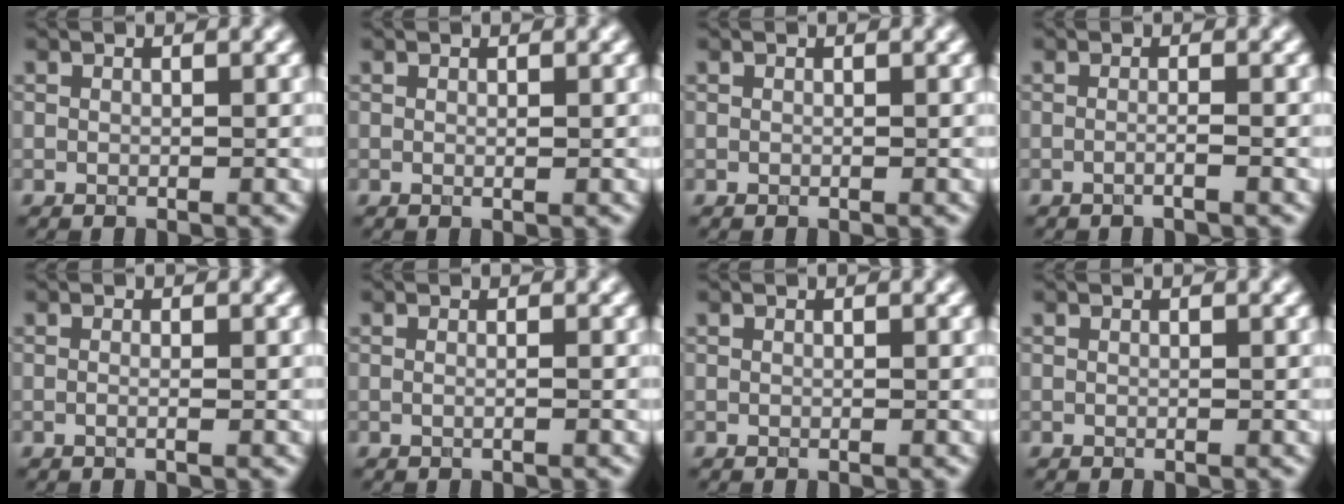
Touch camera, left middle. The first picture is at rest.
{"total": 0.0}
{"total": 0.0}
{"total": 1.3, "force": [-0.4, 0.4, 1.1], "torque": [-0.014, -0.007, -0.019]}
{"total": 1.0, "force": [0.0, 0.4, 0.9], "torque": [-0.008, -0.016, -0.007]}
{"total": 1.1, "force": [0.2, 0.6, 1.0], "torque": [-0.003, -0.012, -0.010]}
{"total": 0.0}
{"total": 0.0}